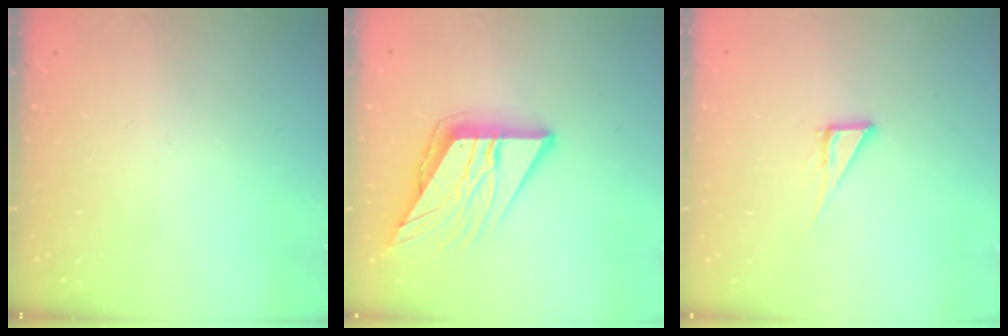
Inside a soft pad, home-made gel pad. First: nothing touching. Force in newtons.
{"total": 12.8, "press": 12.7, "slide": 1.5}
{"total": 6.0, "press": 6.0, "slide": 0.4}